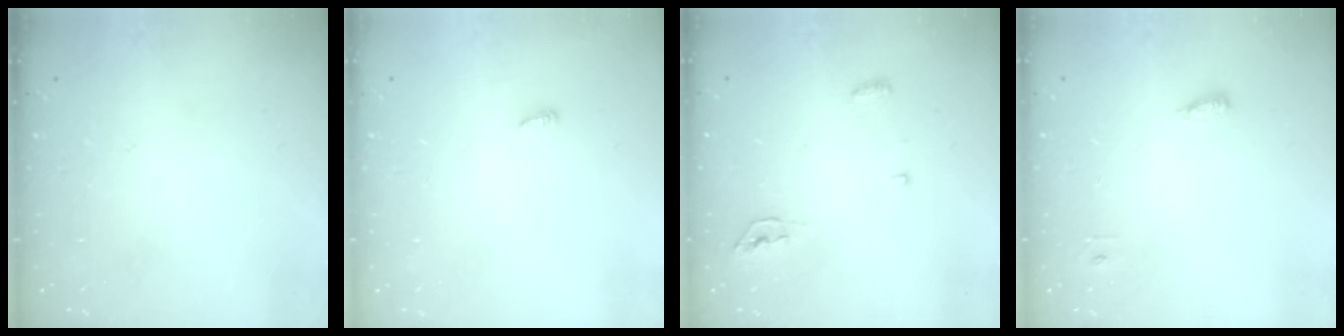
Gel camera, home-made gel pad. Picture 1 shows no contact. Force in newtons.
{"total": 2.9, "press": 2.9, "slide": 0.2}
{"total": 4.4, "press": 4.3, "slide": 0.8}
{"total": 3.7, "press": 3.6, "slide": 1.0}